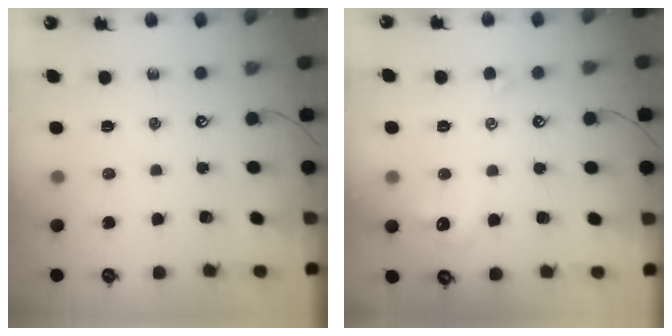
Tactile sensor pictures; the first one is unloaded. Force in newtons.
{"total": 2.2, "press": 2.0, "slide": 0.8}